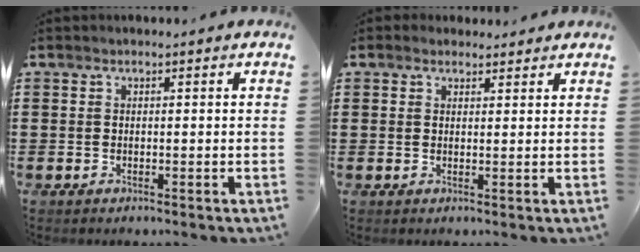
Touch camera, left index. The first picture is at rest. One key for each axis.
{"total": 1.7, "fx": 1.5, "fy": 0.8, "fz": 0.0, "tx": -0.005, "ty": 0.006, "tz": 0.030}